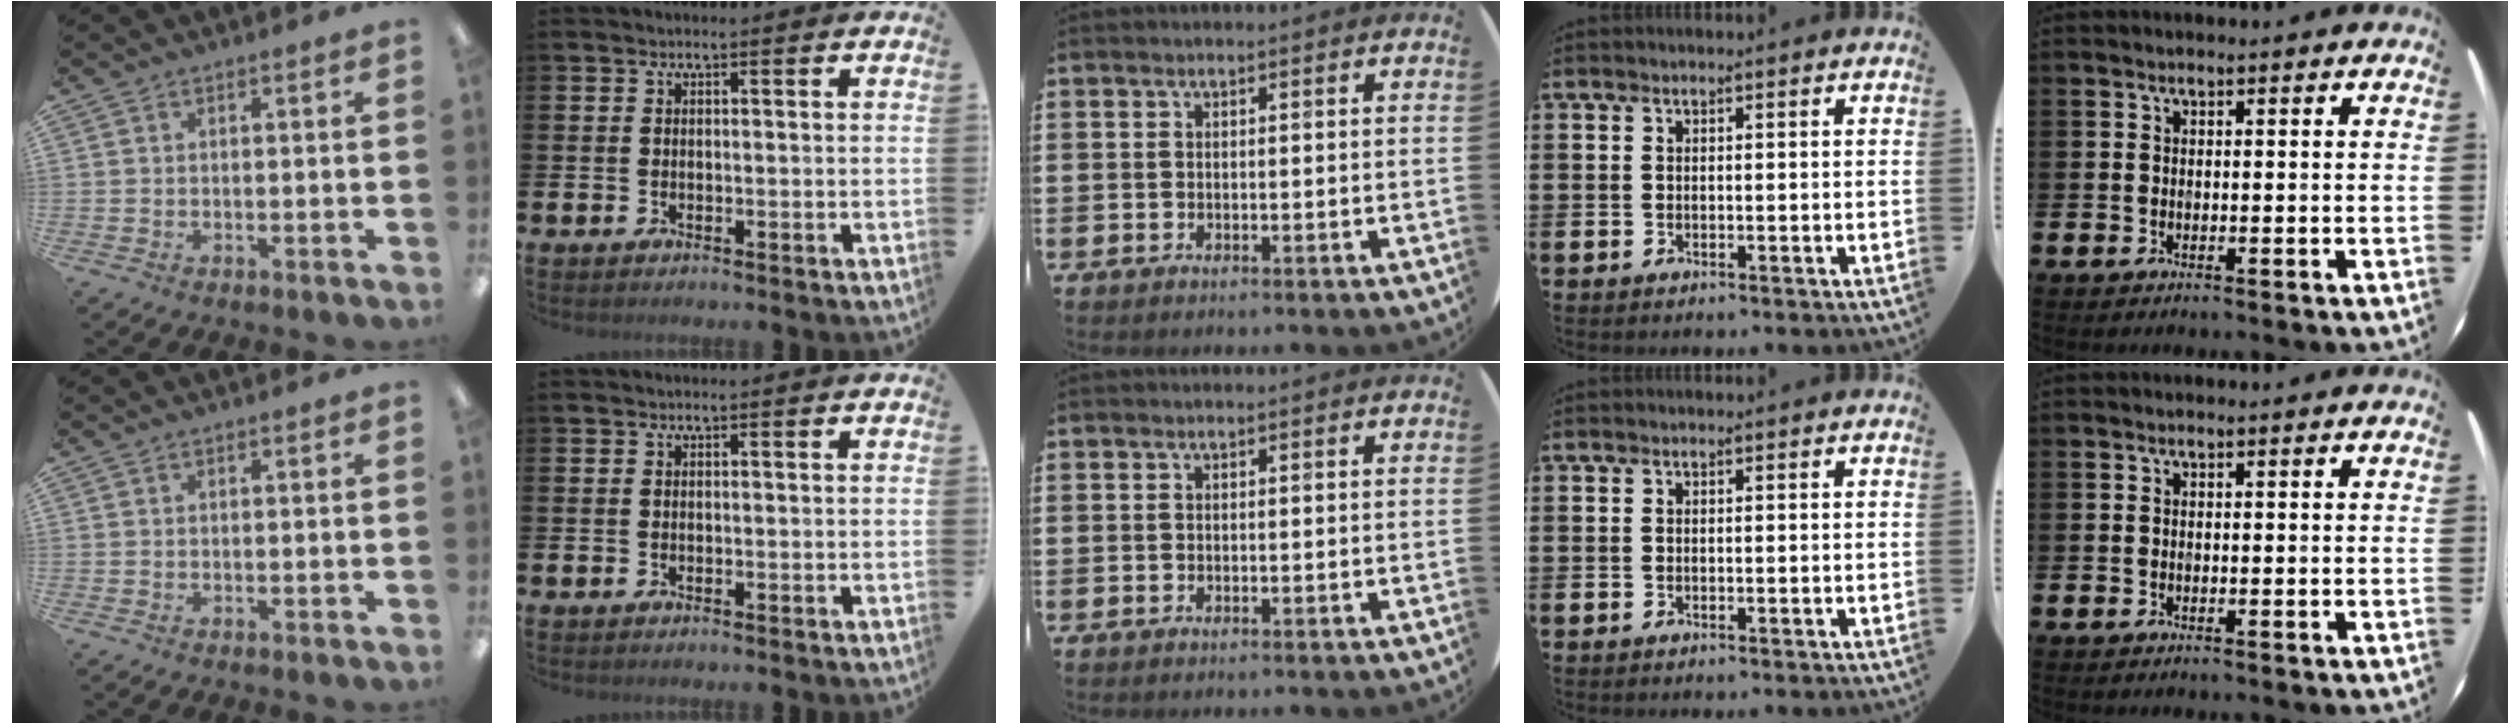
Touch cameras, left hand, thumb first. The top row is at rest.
{}